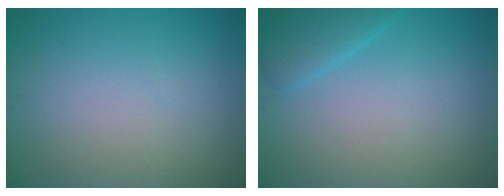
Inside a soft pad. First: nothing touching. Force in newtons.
{"total": 2.2, "press": 2.2, "slide": 0.1}